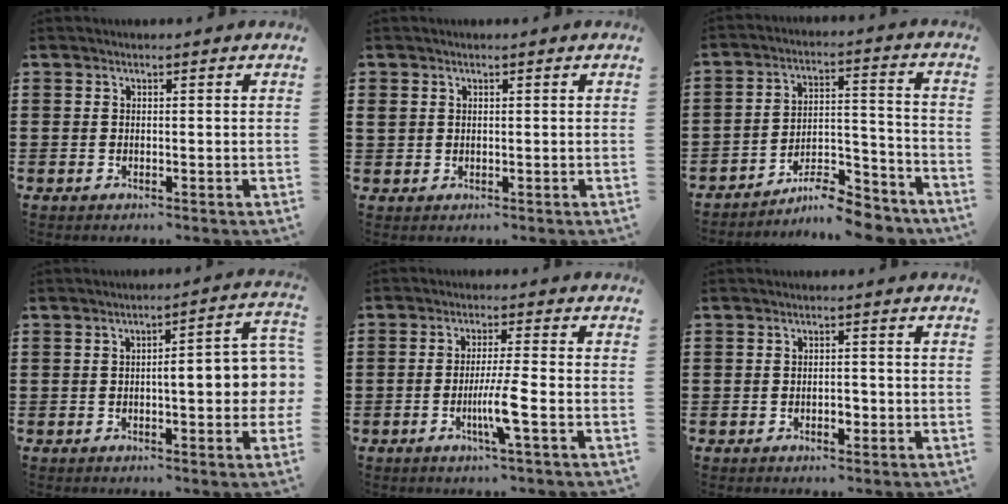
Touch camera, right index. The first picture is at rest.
{"total": 1.1, "force": [0.6, 0.8, 0.4], "torque": [-0.010, 0.005, 0.011]}
{"total": 9.4, "force": [-8.5, 1.7, 3.6], "torque": [-0.042, 0.035, -0.159]}
{"total": 7.2, "force": [-0.8, 1.6, 7.0], "torque": [-0.095, -0.007, -0.018]}
{"total": 5.8, "force": [-1.9, -0.4, 5.4], "torque": [-0.105, -0.019, -0.039]}
{"total": 1.9, "force": [-0.8, 0.8, 1.5], "torque": [-0.029, 0.001, -0.014]}